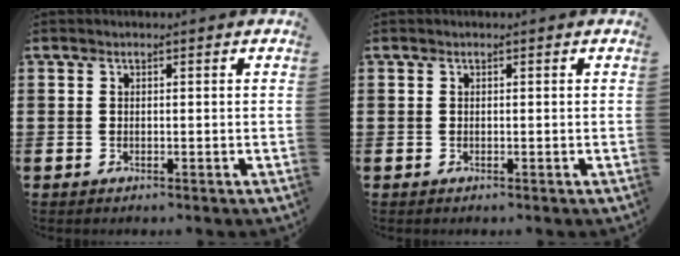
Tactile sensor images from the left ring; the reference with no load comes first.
{"total": 0.0}